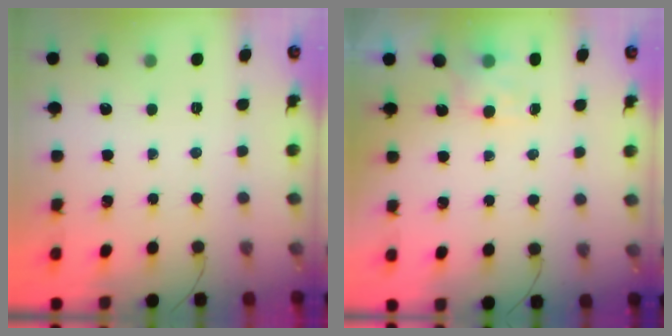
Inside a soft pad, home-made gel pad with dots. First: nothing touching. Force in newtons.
{"total": 4.1, "press": 4.0, "slide": 1.2}